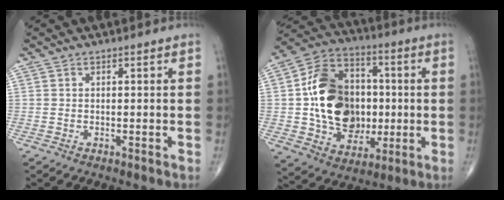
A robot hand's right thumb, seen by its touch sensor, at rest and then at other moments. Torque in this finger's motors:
{"motor_torque": [2.40, 2.57, 1.80, 0.10, 0.13]}